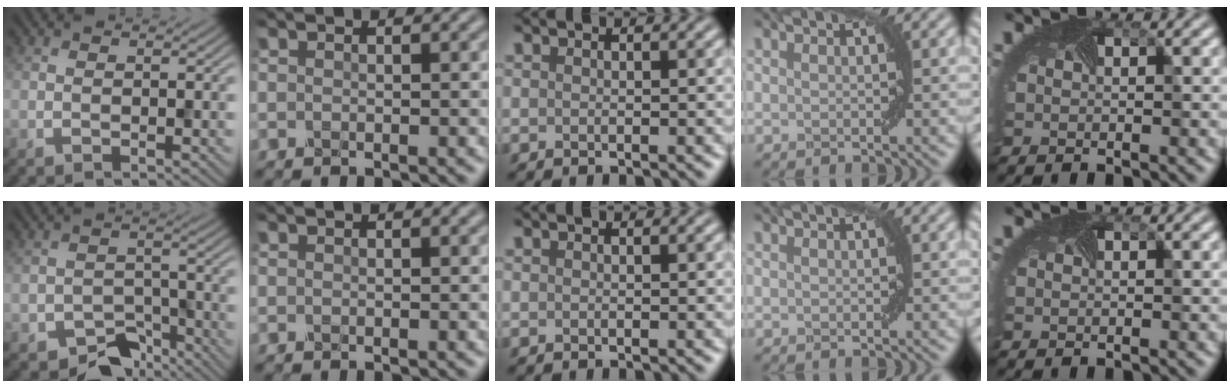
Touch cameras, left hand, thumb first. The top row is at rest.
{"thumb": {"total": 6.5, "force": [-4.7, 3.6, 2.6], "torque": [-0.033, -0.013, -0.082]}}